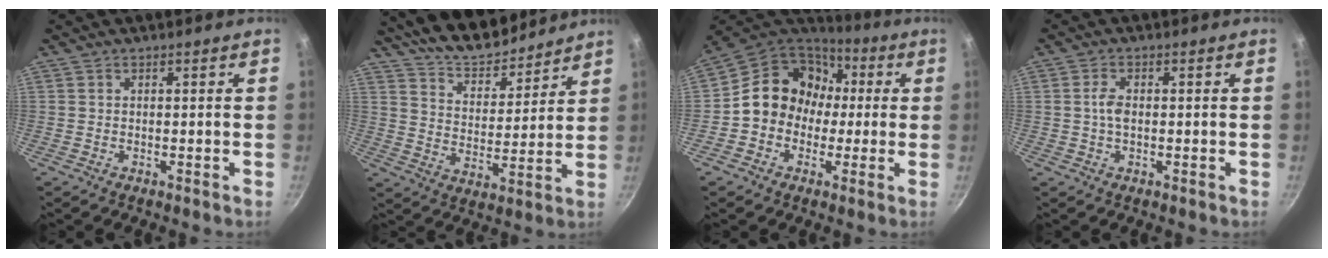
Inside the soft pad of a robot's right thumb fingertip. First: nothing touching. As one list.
[{"total": 14.4, "force": [12.7, 4.8, 4.9], "torque": [-0.046, -0.084, 0.211]}, {"total": 15.0, "force": [0.5, 13.1, 7.3], "torque": [-0.078, 0.044, -0.010]}, {"total": 2.6, "force": [0.0, 1.5, 2.2], "torque": [-0.043, 0.006, -0.004]}]